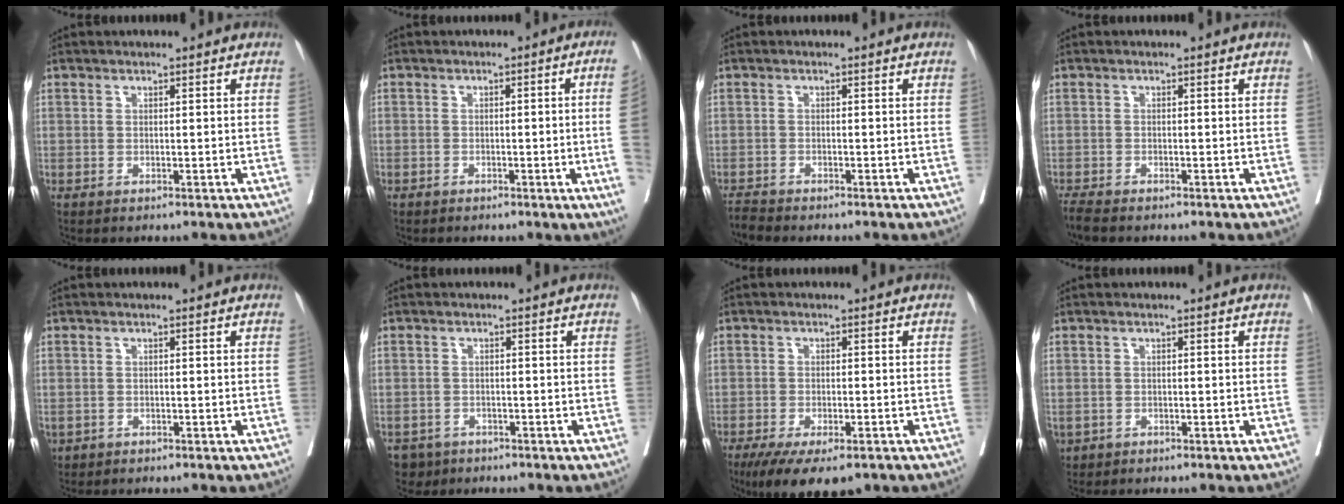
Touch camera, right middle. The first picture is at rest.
{"total": 6.4, "force": [-1.2, -1.4, 6.1], "torque": [-0.069, -0.007, -0.020]}
{"total": 2.1, "force": [-2.0, -0.5, 0.0], "torque": [-0.009, -0.014, -0.040]}
{"total": 2.7, "force": [-2.5, 0.1, 1.1], "torque": [-0.028, -0.012, -0.048]}
{"total": 1.4, "force": [-0.8, 1.0, 0.6], "torque": [-0.019, -0.001, -0.010]}
{"total": 4.3, "force": [-3.1, 3.0, 0.3], "torque": [-0.007, 0.002, -0.051]}
{"total": 10.0, "force": [-7.0, 3.6, 6.2], "torque": [-0.098, -0.015, -0.107]}
{"total": 2.2, "force": [-1.2, 1.7, 0.9], "torque": [-0.030, -0.004, -0.016]}